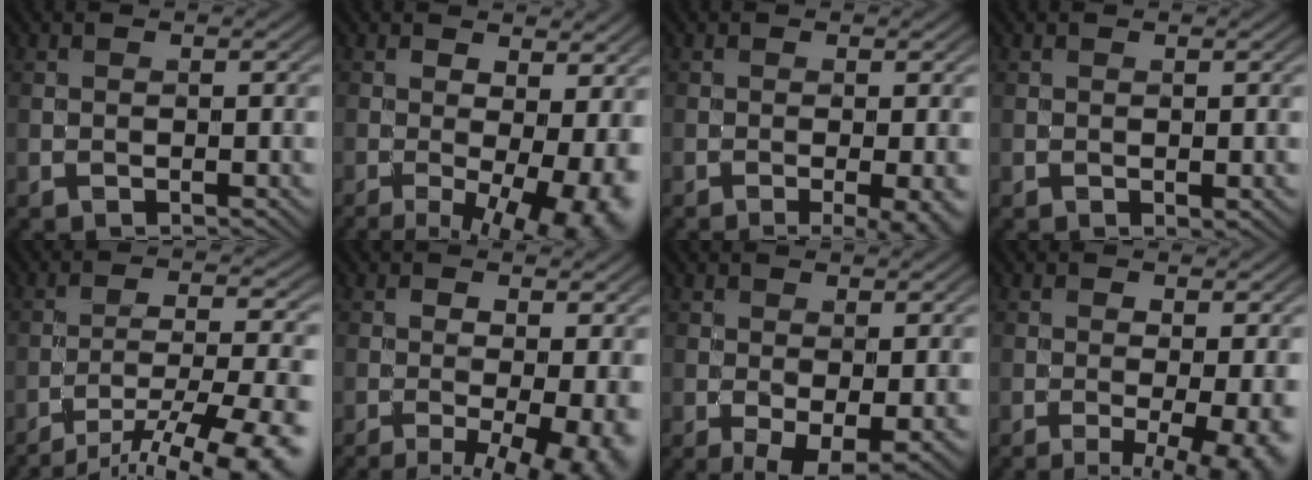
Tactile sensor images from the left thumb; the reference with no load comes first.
{"total": 11.6, "force": [-3.7, 4.1, 10.2], "torque": [-0.147, -0.020, -0.042]}
{"total": 5.0, "force": [-2.2, 1.3, 4.2], "torque": [-0.056, -0.004, -0.023]}
{"total": 1.0, "force": [-0.2, 0.5, 0.8], "torque": [-0.010, -0.001, -0.003]}
{"total": 16.1, "force": [-12.0, 4.4, 9.7], "torque": [-0.155, -0.017, -0.160]}
{"total": 10.7, "force": [-5.2, 3.9, 8.5], "torque": [-0.113, -0.026, -0.052]}
{"total": 5.4, "force": [-1.9, 2.0, 4.6], "torque": [-0.078, -0.012, -0.022]}
{"total": 8.7, "force": [-3.7, 2.5, 7.4], "torque": [-0.096, -0.016, -0.038]}